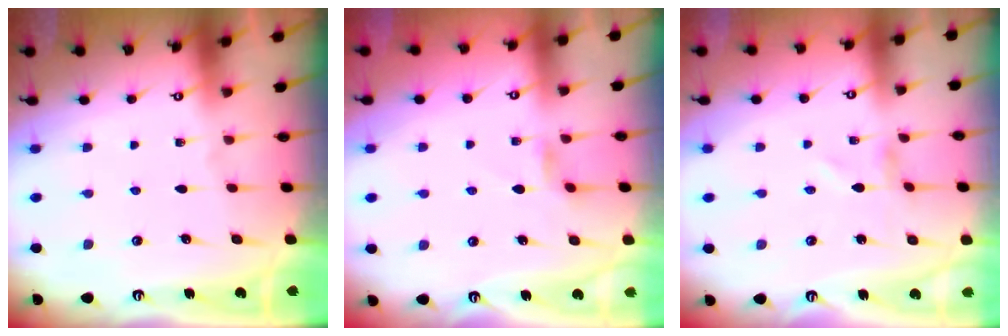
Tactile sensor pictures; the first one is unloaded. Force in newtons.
{"total": 1.9, "press": 1.9, "slide": 0.3}
{"total": 0.7, "press": 0.7, "slide": 0.1}